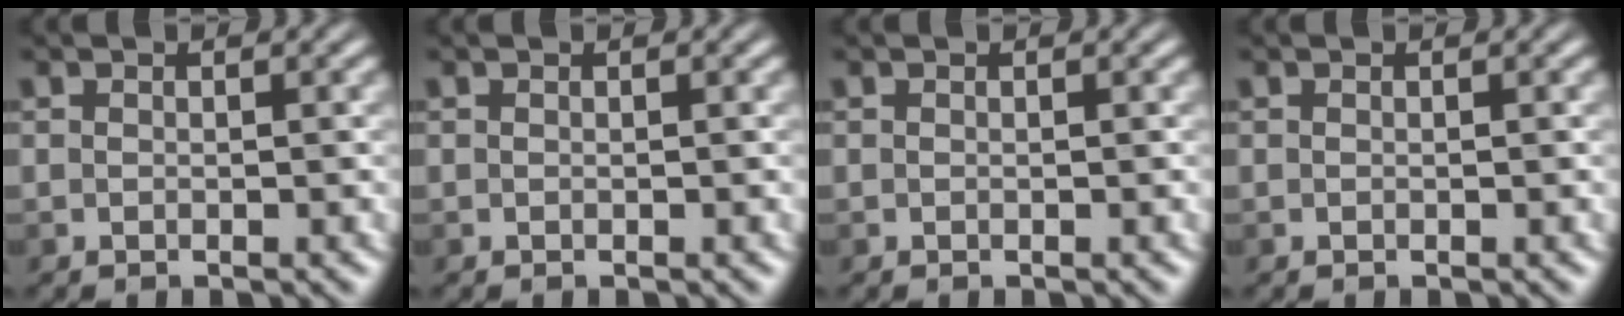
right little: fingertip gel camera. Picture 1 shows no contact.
{"total": 0.0}
{"total": 0.0}
{"total": 0.0}